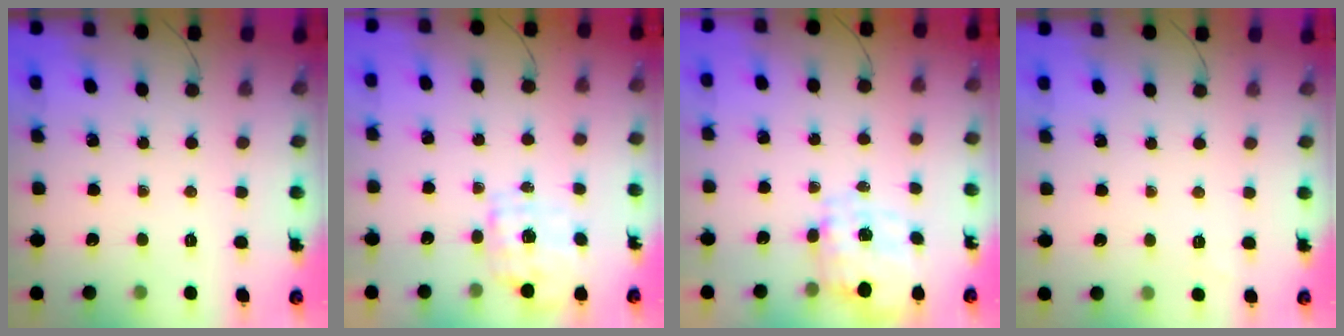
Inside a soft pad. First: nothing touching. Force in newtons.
{"total": 1.7, "press": 1.6, "slide": 0.5}
{"total": 3.0, "press": 2.7, "slide": 1.2}
{"total": 5.5, "press": 5.3, "slide": 1.5}